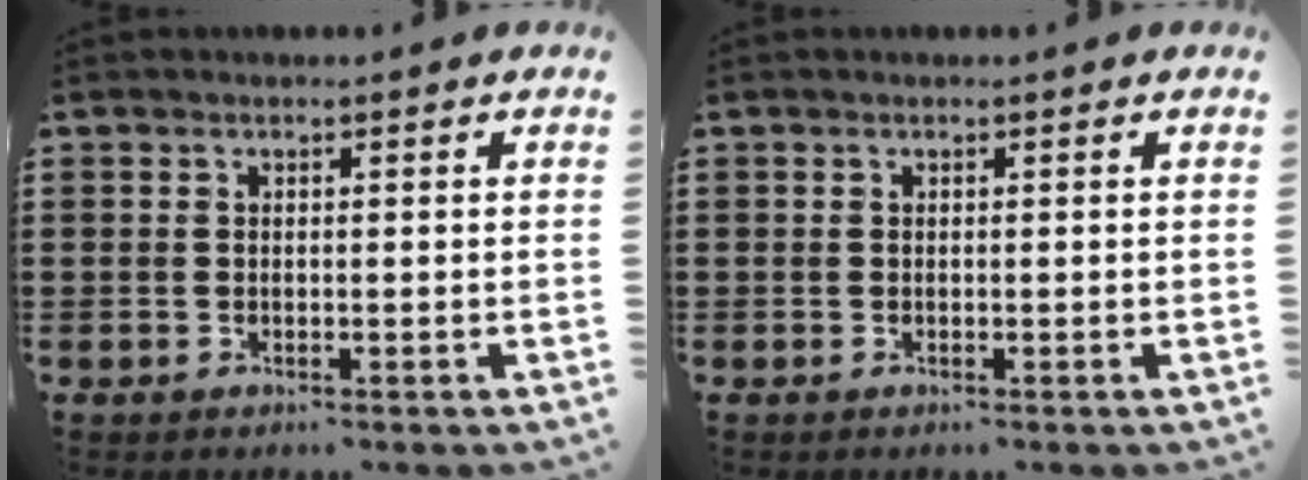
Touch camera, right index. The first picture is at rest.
{"total": 0.0}